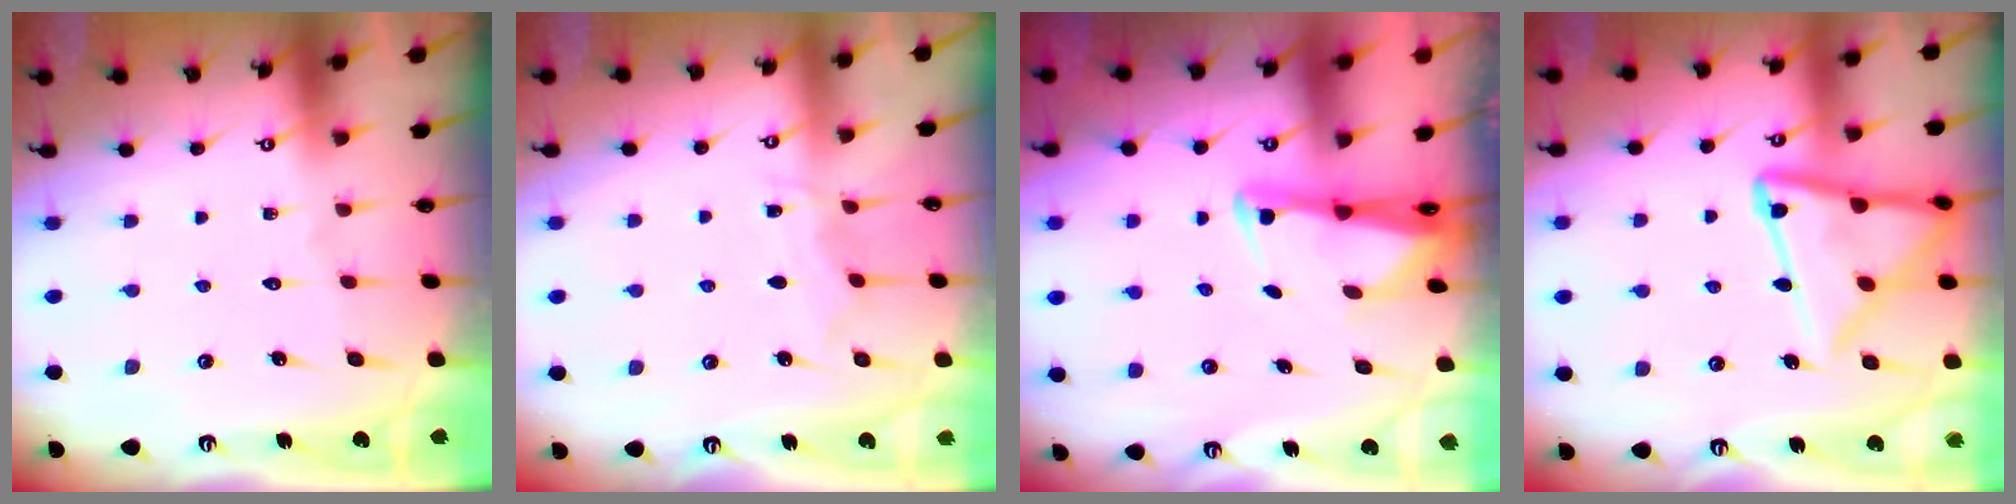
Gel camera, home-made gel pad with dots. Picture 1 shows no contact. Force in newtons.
{"total": 4.7, "press": 4.7, "slide": 0.7}
{"total": 2.6, "press": 2.6, "slide": 0.5}
{"total": 16.3, "press": 16.2, "slide": 1.5}